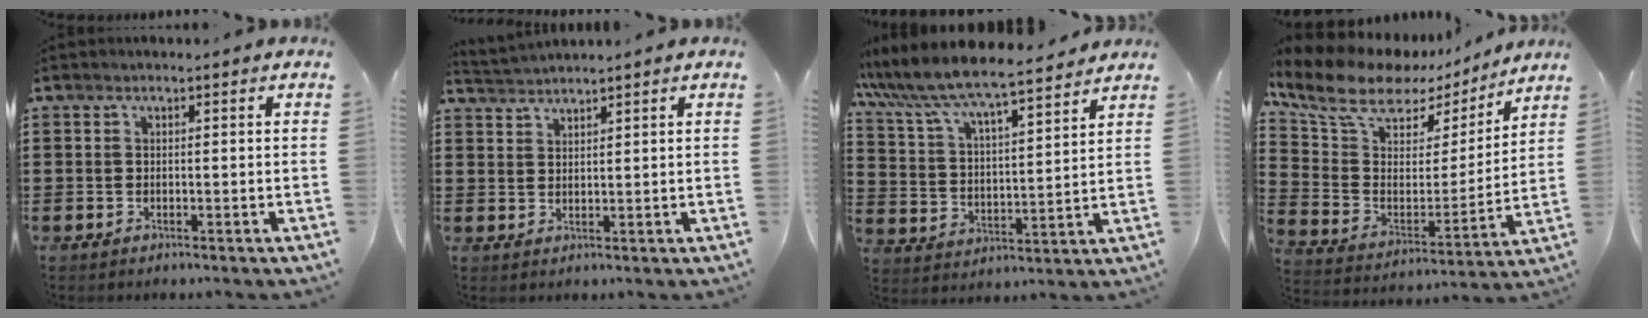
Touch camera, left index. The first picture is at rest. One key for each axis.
{"total": 1.9, "fx": 1.9, "fy": -0.3, "fz": 0.0, "tx": -0.005, "ty": 0.000, "tz": 0.037}
{"total": 7.6, "fx": 7.0, "fy": 0.4, "fz": 2.9, "tx": -0.089, "ty": -0.042, "tz": 0.117}
{"total": 10.9, "fx": 8.1, "fy": 5.2, "fz": 5.1, "tx": -0.132, "ty": -0.040, "tz": 0.142}